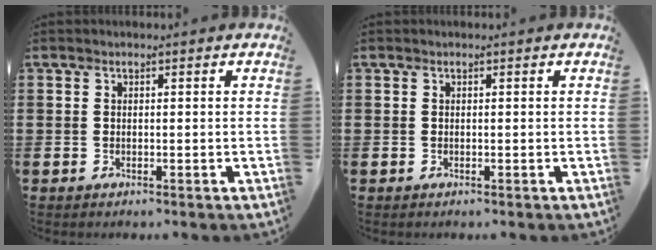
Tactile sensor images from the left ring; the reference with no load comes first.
{"total": 0.0}